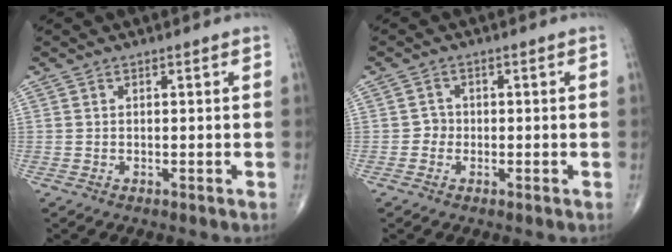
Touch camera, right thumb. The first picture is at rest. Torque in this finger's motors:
{"motor_torque": [0.22, -0.01, 0.08, 0.05, -0.07]}